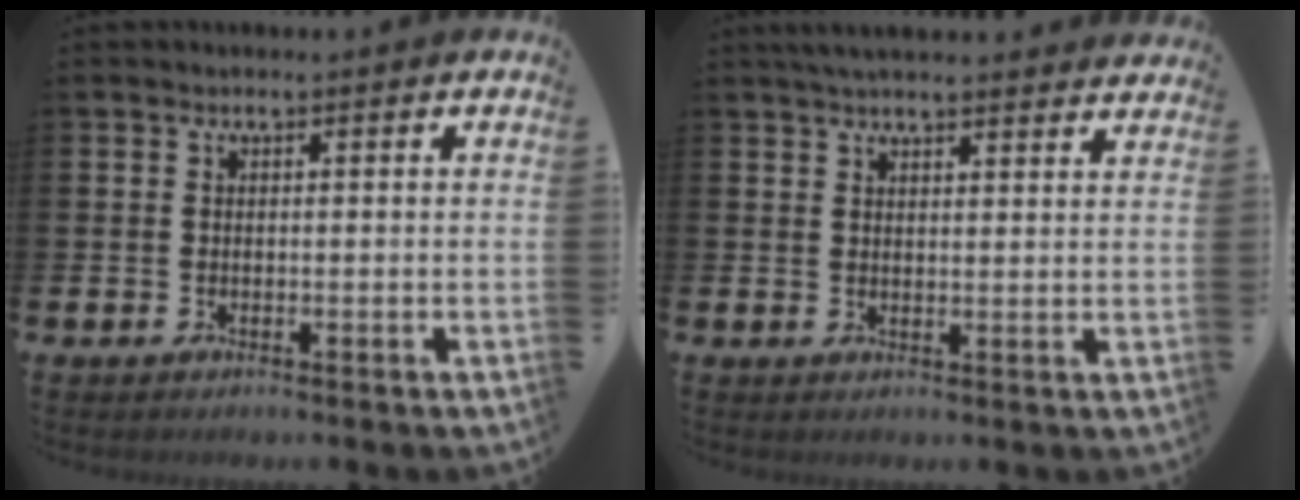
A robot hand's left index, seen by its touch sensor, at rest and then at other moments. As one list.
[{"total": 3.8, "force": [3.7, 0.4, 0.9], "torque": [-0.023, -0.012, 0.068]}]